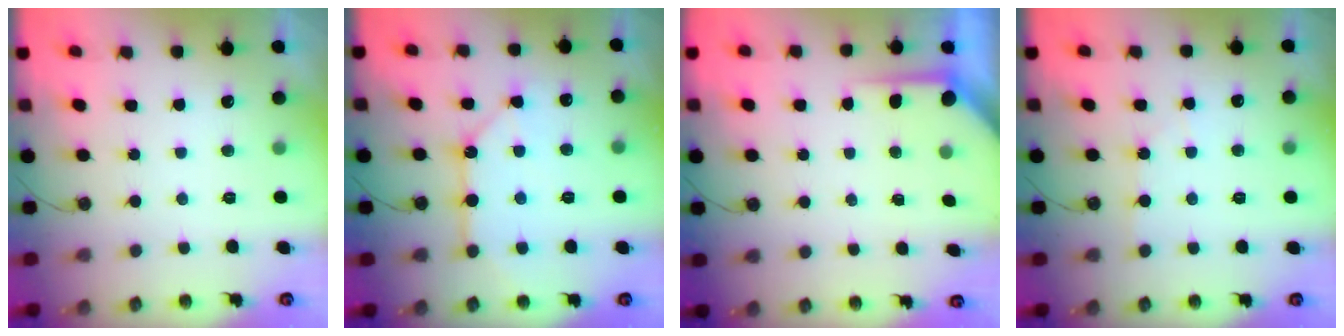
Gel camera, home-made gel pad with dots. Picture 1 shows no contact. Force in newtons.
{"total": 11.7, "press": 11.6, "slide": 1.2}
{"total": 4.5, "press": 4.5, "slide": 0.4}
{"total": 3.2, "press": 3.1, "slide": 0.5}